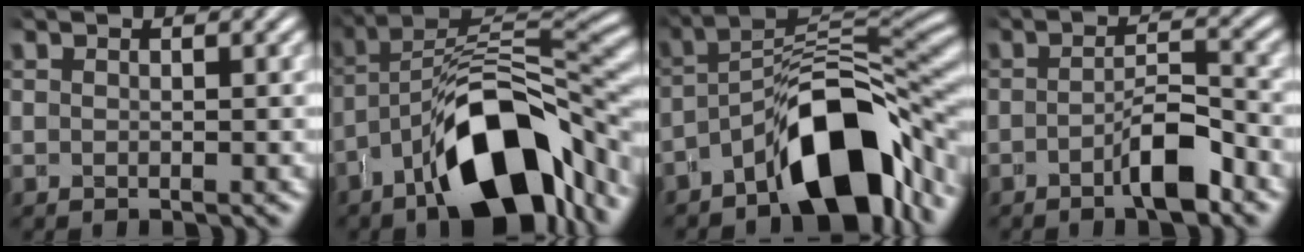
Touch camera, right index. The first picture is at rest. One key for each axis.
{"total": 11.2, "fx": -2.7, "fy": 4.9, "fz": 9.8, "tx": -0.133, "ty": -0.008, "tz": -0.034}
{"total": 10.9, "fx": -4.0, "fy": 4.4, "fz": 9.1, "tx": -0.126, "ty": -0.014, "tz": -0.049}
{"total": 2.9, "fx": -1.4, "fy": 0.2, "fz": 2.6, "tx": -0.021, "ty": 0.006, "tz": -0.028}